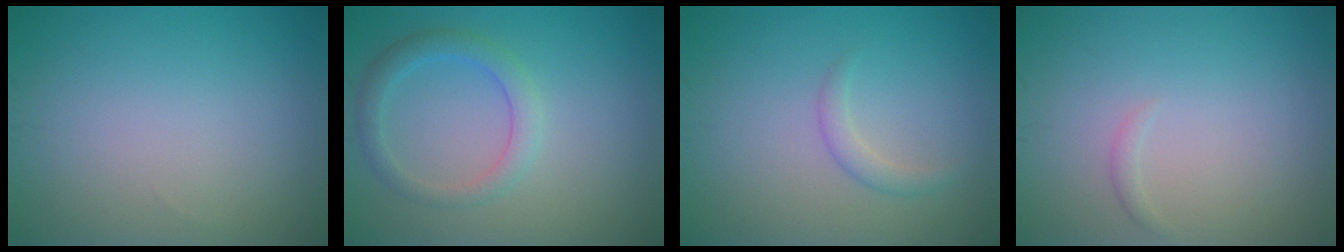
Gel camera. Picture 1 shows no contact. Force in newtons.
{"total": 2.7, "press": 2.6, "slide": 0.2}
{"total": 1.4, "press": 1.4, "slide": 0.0}
{"total": 0.5, "press": 0.5, "slide": 0.0}